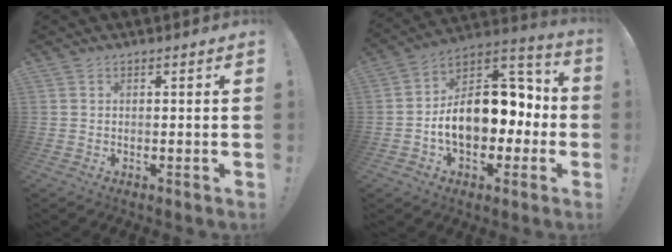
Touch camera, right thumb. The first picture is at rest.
{"total": 19.2, "force": [-2.6, 12.5, 14.4], "torque": [-0.209, 0.017, -0.034]}